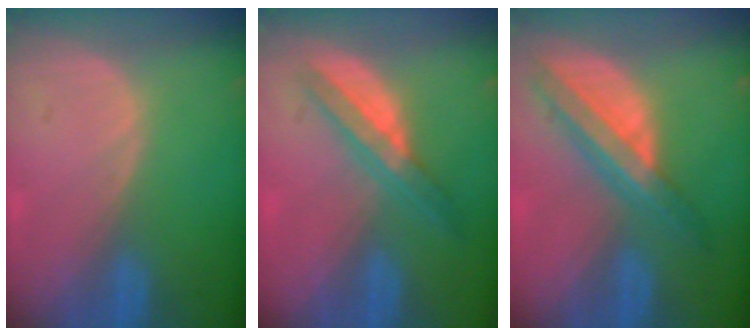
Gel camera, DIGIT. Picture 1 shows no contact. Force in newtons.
{"total": 5.6, "press": 5.3, "slide": 2.0}
{"total": 8.1, "press": 6.8, "slide": 4.3}